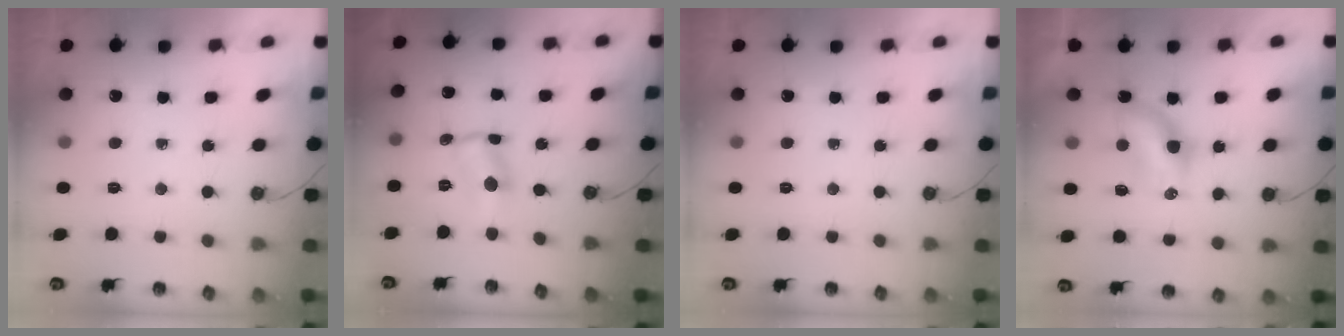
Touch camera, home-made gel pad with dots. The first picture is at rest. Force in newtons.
{"total": 1.0, "press": 0.8, "slide": 0.5}
{"total": 0.0}
{"total": 6.3, "press": 6.3, "slide": 0.2}